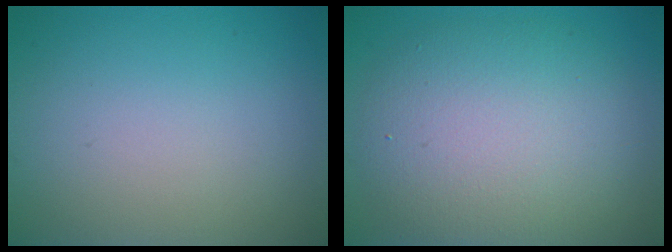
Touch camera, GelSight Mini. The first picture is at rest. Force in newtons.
{"total": 9.1, "press": 9.1, "slide": 0.3}